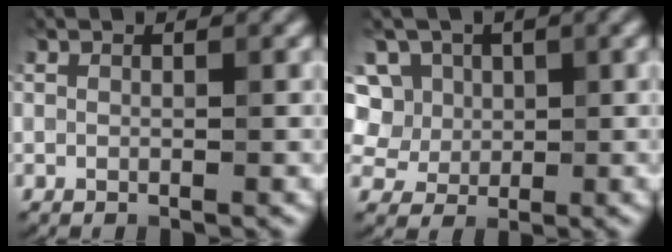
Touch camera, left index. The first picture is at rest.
{"total": 7.0, "force": [2.9, 5.9, 2.4], "torque": [-0.044, 0.021, 0.024]}